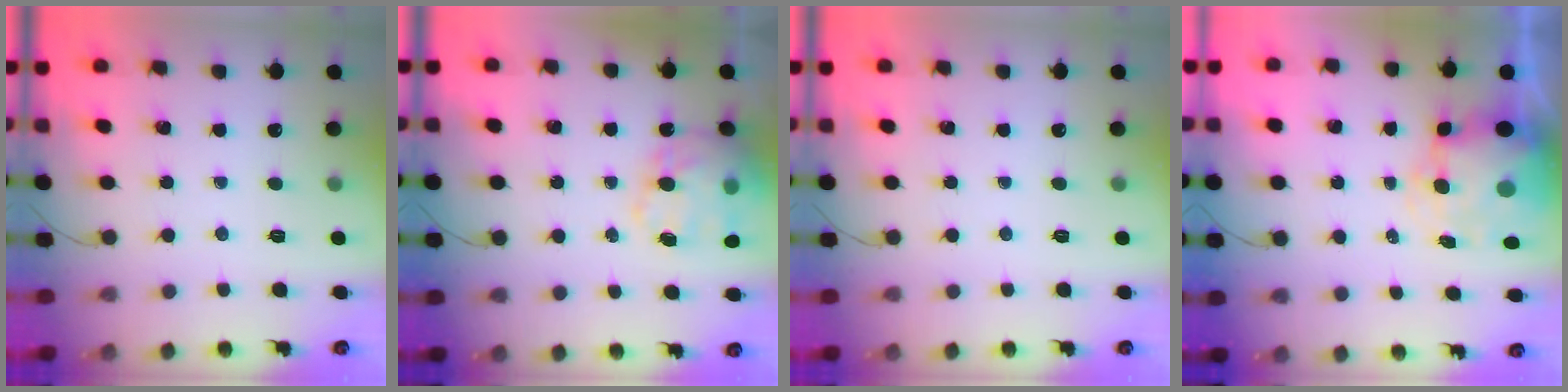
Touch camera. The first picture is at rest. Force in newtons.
{"total": 19.9, "press": 19.4, "slide": 4.2}
{"total": 0.0}
{"total": 9.9, "press": 9.7, "slide": 2.1}